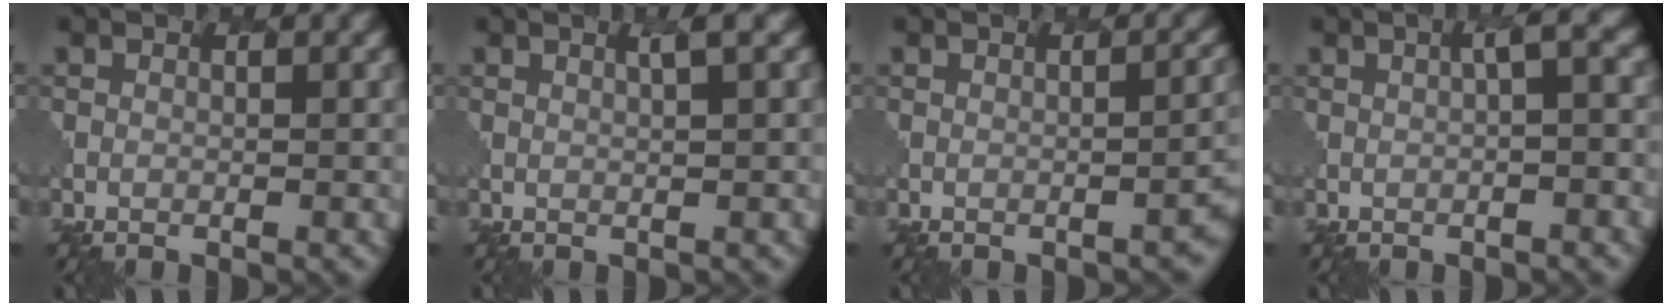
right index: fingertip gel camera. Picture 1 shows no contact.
{"total": 1.8, "force": [0.7, 0.4, 1.6], "torque": [-0.018, 0.006, 0.009]}
{"total": 3.1, "force": [-1.7, 1.1, 2.4], "torque": [-0.018, 0.004, -0.021]}
{"total": 2.5, "force": [0.3, 0.5, 2.5], "torque": [-0.029, 0.011, 0.001]}